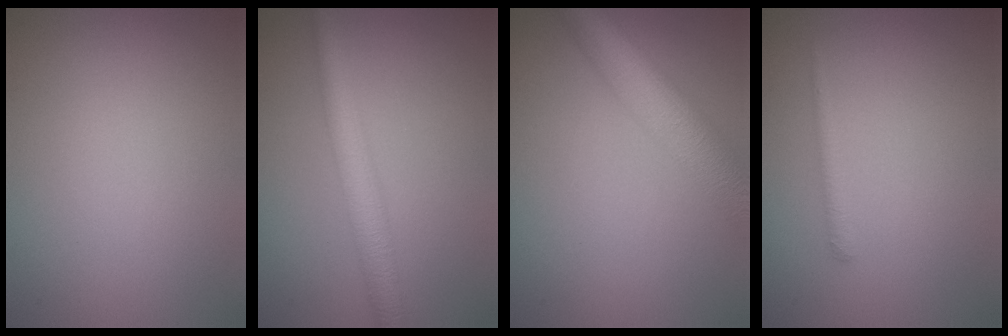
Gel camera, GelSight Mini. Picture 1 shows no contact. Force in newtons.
{"total": 4.0, "press": 4.0, "slide": 0.1}
{"total": 7.8, "press": 7.8, "slide": 0.4}
{"total": 0.9, "press": 0.9, "slide": 0.1}